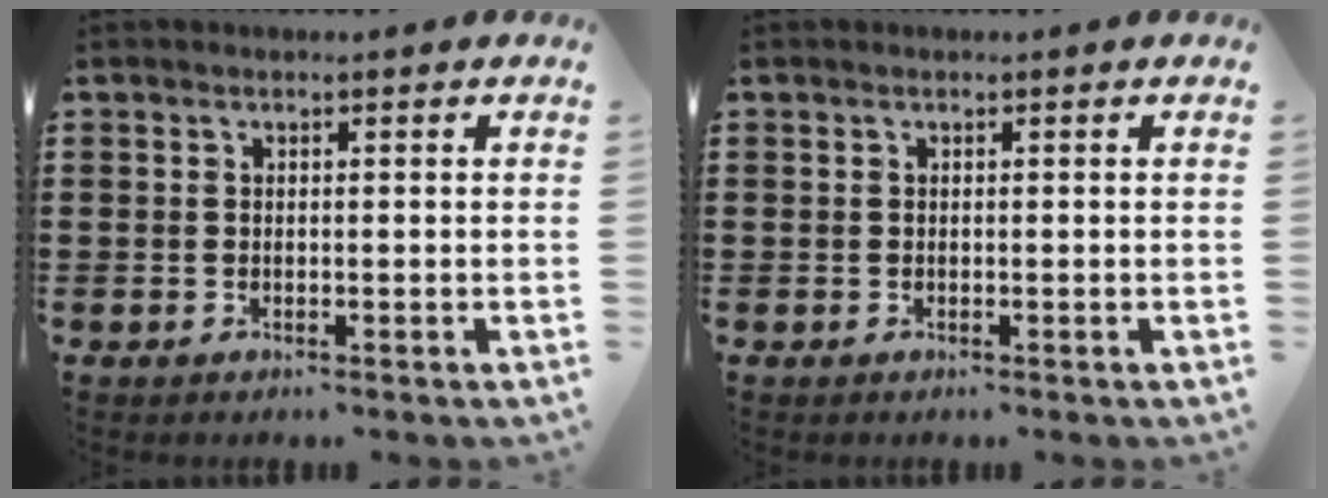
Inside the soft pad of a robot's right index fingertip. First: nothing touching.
{"total": 0.0}